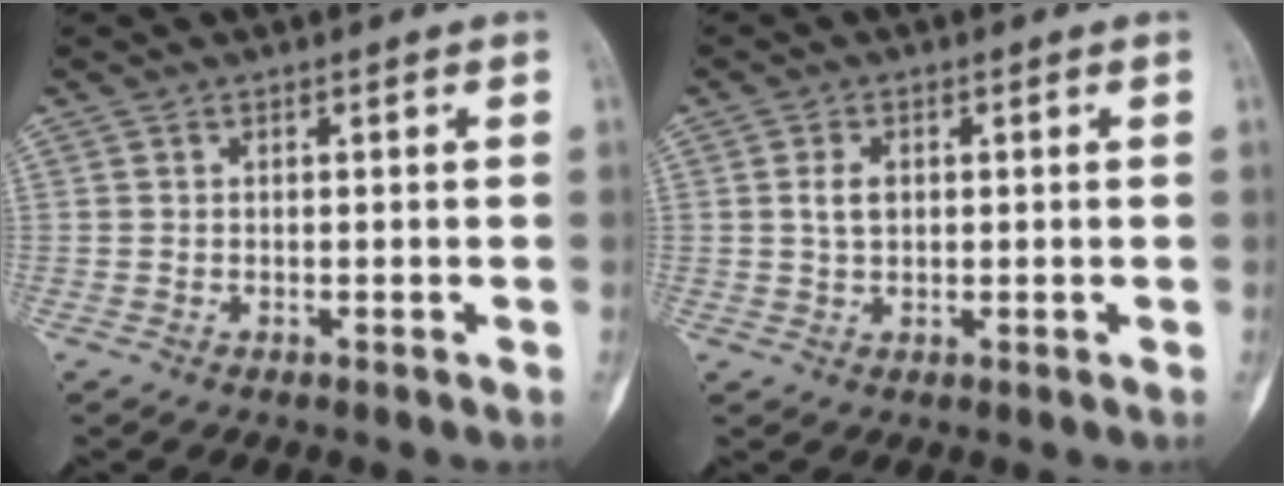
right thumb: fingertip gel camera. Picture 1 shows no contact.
{"total": 3.1, "force": [0.5, 2.1, 2.2], "torque": [-0.032, 0.001, 0.010]}